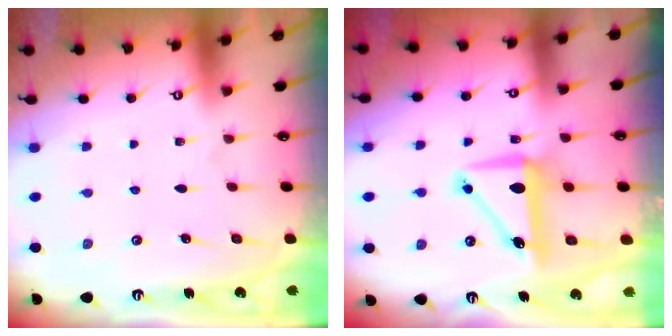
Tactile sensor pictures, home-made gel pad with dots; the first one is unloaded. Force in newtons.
{"total": 8.1, "press": 8.0, "slide": 1.6}